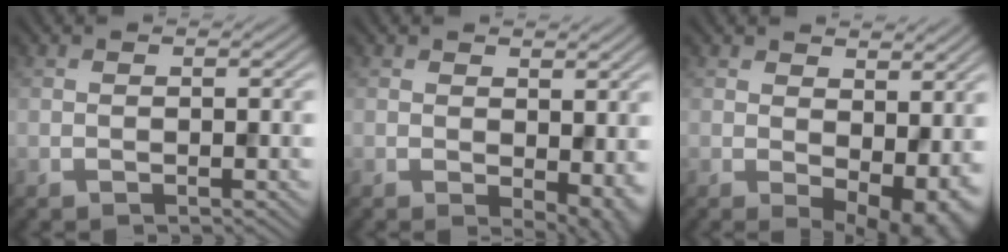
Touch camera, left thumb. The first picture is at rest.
{"total": 4.7, "force": [-0.2, 2.6, 3.9], "torque": [-0.053, -0.015, 0.005]}
{"total": 8.3, "force": [0.6, 4.7, 6.7], "torque": [-0.094, -0.020, 0.024]}